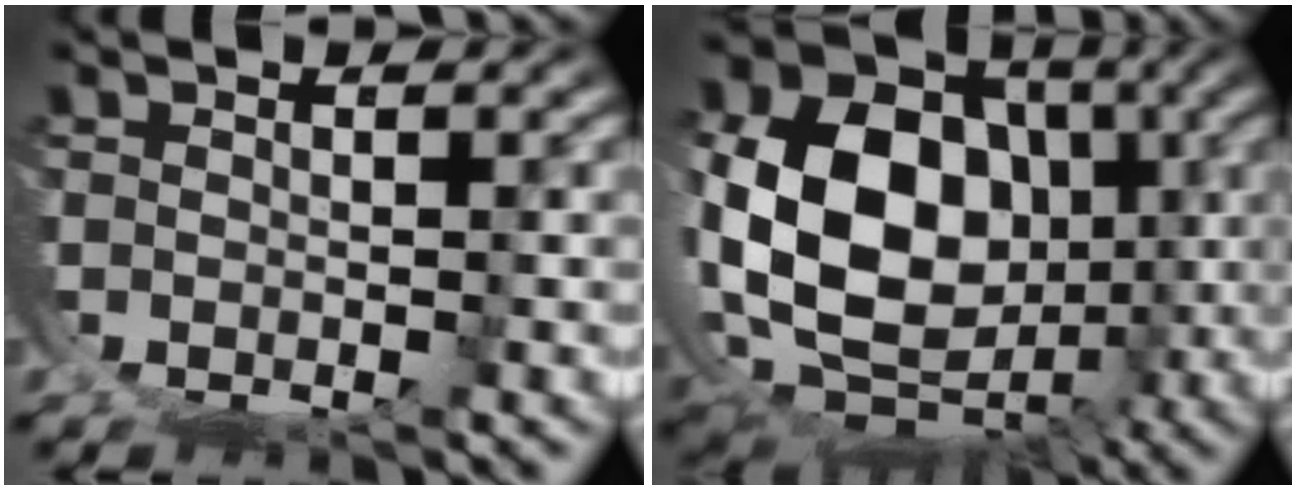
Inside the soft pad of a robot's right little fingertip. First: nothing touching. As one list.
[{"total": 17.2, "force": [-2.0, 12.9, 11.3], "torque": [-0.251, -0.079, -0.004]}]